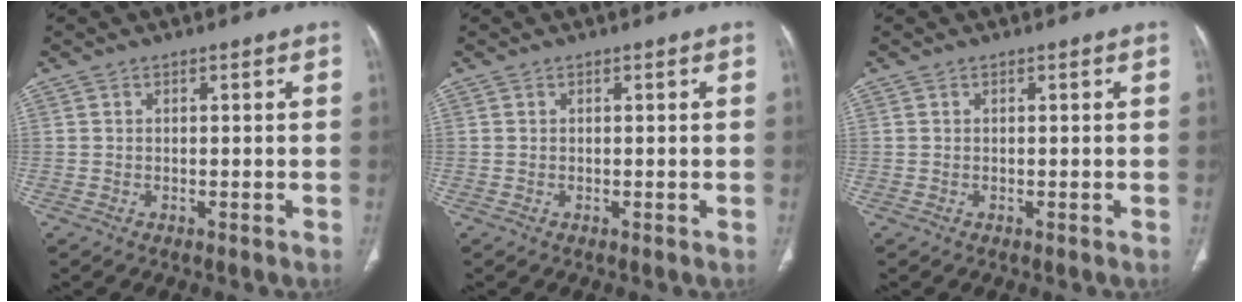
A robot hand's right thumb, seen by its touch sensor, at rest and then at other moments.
{"total": 0.0}
{"total": 0.0}